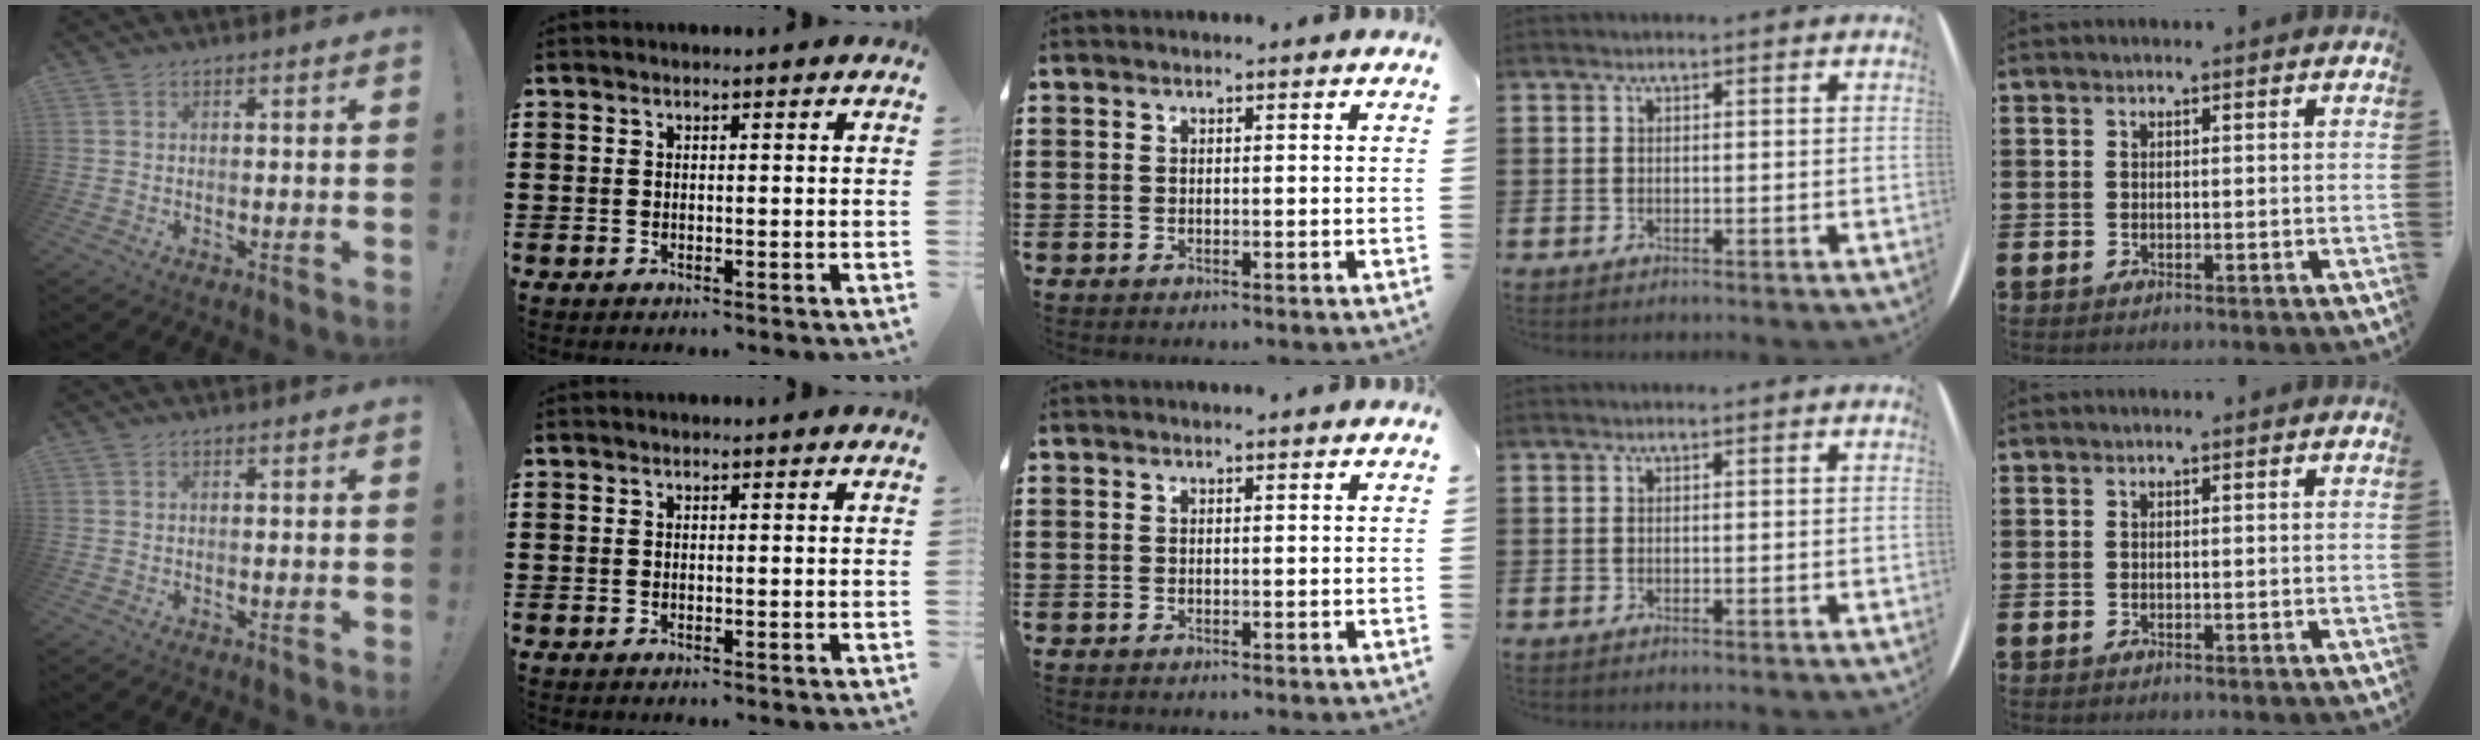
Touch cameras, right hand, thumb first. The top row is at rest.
{}